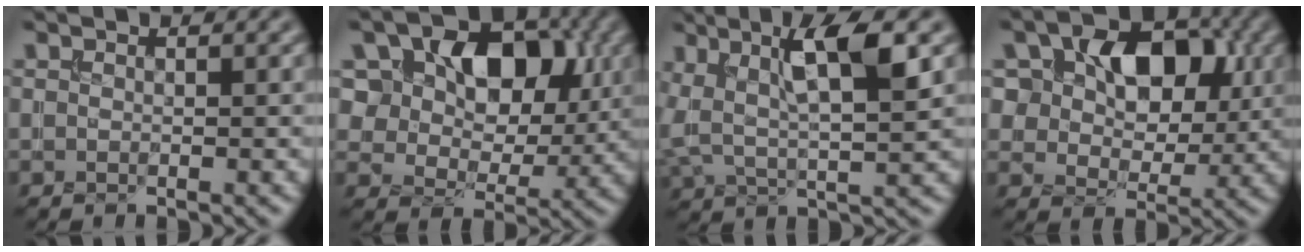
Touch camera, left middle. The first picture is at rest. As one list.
[{"total": 13.7, "force": [5.2, 9.2, 8.7], "torque": [-0.137, 0.037, 0.074]}, {"total": 6.9, "force": [2.3, 2.1, 6.2], "torque": [-0.114, 0.002, 0.038]}, {"total": 10.4, "force": [3.4, 7.0, 6.9], "torque": [-0.118, 0.018, 0.046]}]